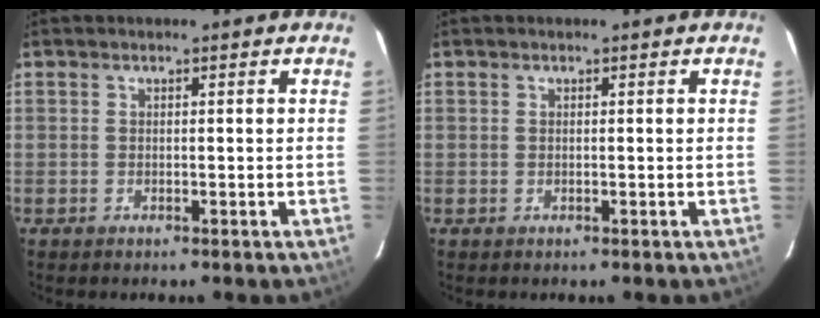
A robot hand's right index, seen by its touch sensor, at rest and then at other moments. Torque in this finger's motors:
{"motor_torque": [0.00, 0.00, 0.02, 0.00]}